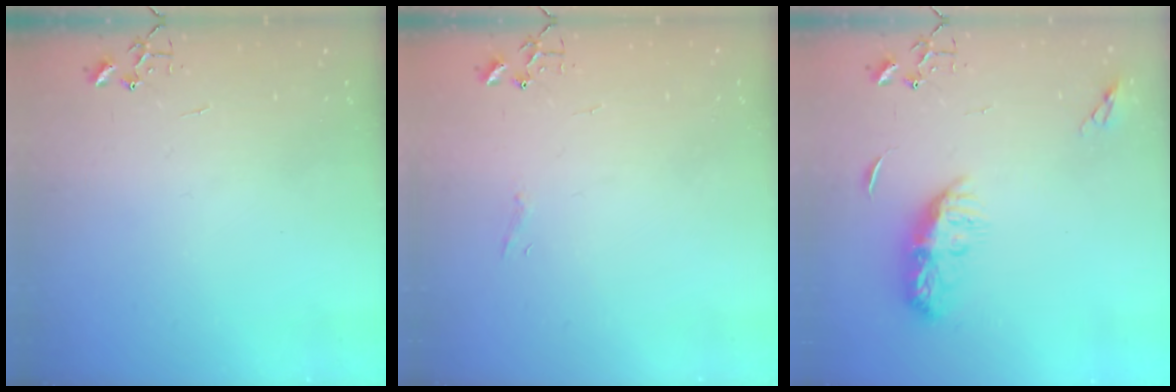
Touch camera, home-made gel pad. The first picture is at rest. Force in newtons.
{"total": 4.2, "press": 4.2, "slide": 0.3}
{"total": 9.8, "press": 9.8, "slide": 0.5}